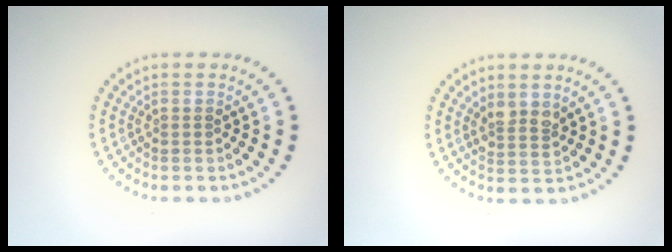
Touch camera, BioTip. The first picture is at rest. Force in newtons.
{"total": 1.8, "press": 1.6, "slide": 0.9}